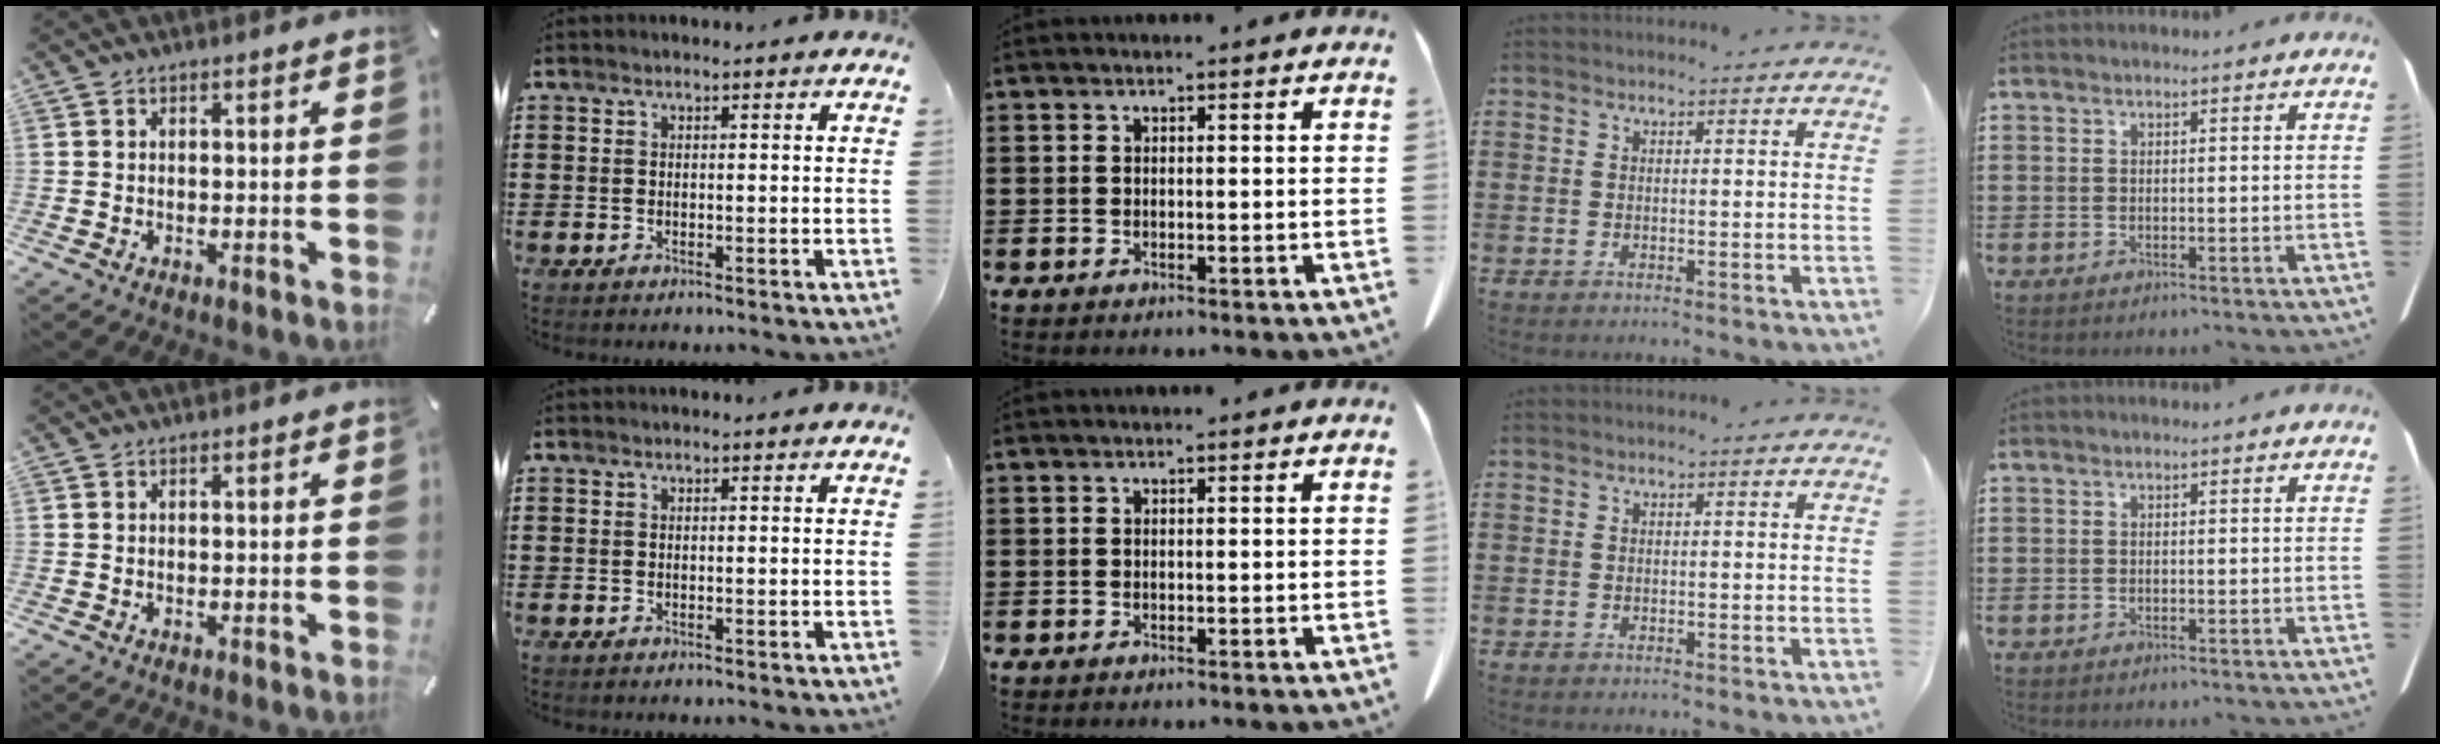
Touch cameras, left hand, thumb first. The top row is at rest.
{}